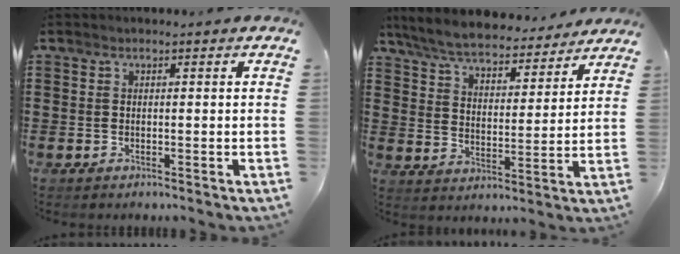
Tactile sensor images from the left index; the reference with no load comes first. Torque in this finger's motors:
{"motor_torque": [1.00, -1.14, 0.77, 0.21]}